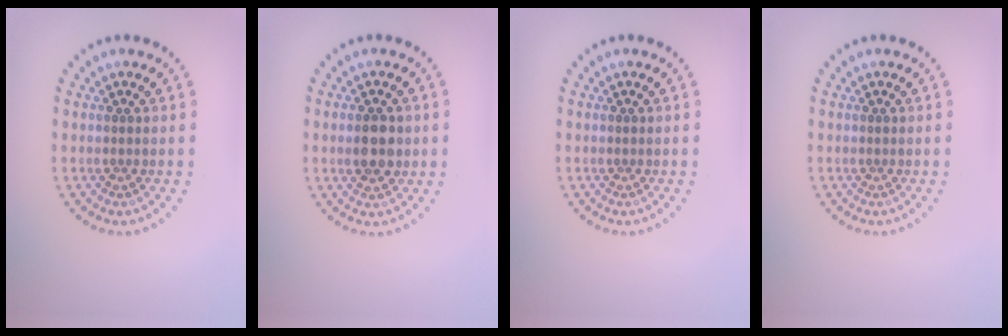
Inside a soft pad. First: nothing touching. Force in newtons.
{"total": 3.2, "press": 3.2, "slide": 0.2}
{"total": 0.0}
{"total": 0.0}